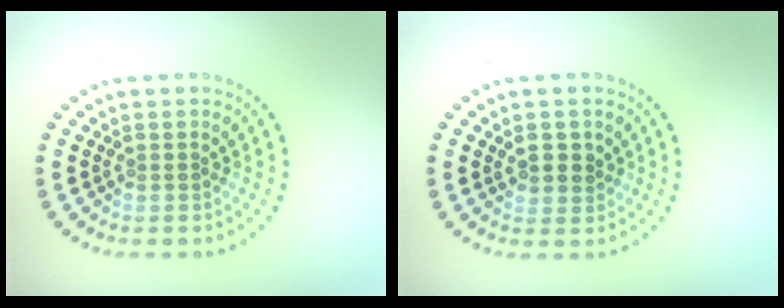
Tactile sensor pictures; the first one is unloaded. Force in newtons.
{"total": 1.9, "press": 1.7, "slide": 0.7}